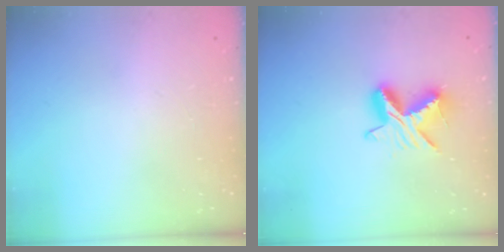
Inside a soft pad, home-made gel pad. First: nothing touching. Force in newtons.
{"total": 10.9, "press": 10.9, "slide": 0.1}